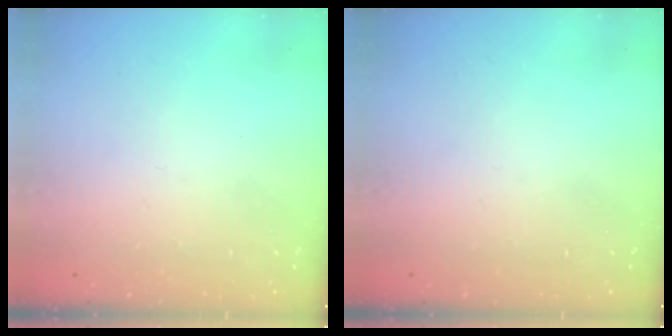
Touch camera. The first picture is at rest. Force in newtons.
{"total": 0.0}